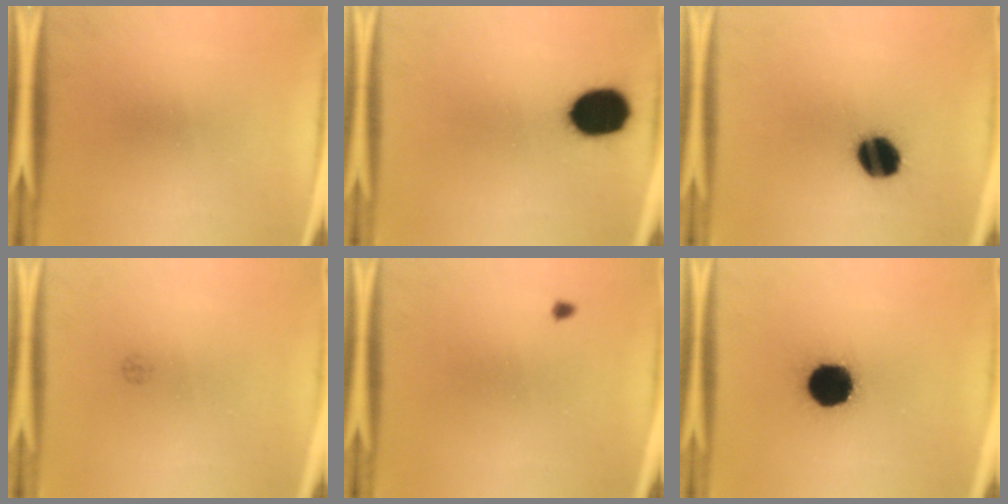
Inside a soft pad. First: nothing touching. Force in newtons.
{"total": 13.4}
{"total": 10.8}
{"total": 1.0}
{"total": 0.6}
{"total": 17.3}